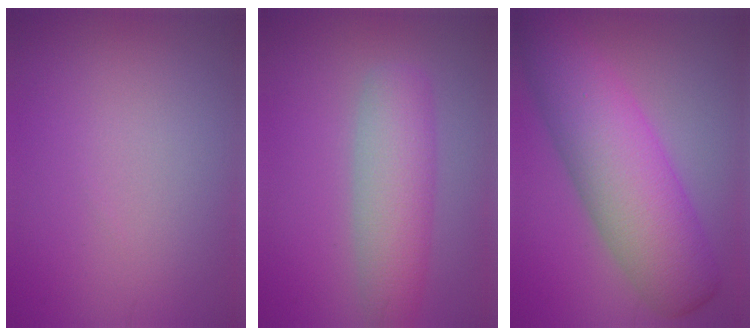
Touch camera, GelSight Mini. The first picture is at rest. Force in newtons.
{"total": 5.2, "press": 5.2, "slide": 0.2}
{"total": 9.2, "press": 9.2, "slide": 0.1}